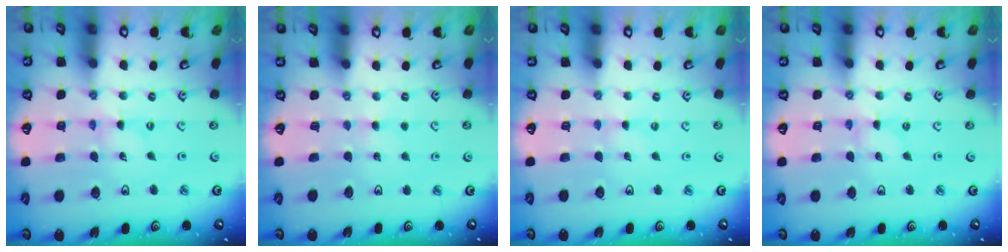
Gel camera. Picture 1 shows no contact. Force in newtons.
{"total": 3.2, "press": 3.2, "slide": 0.4}
{"total": 0.0}
{"total": 0.0}